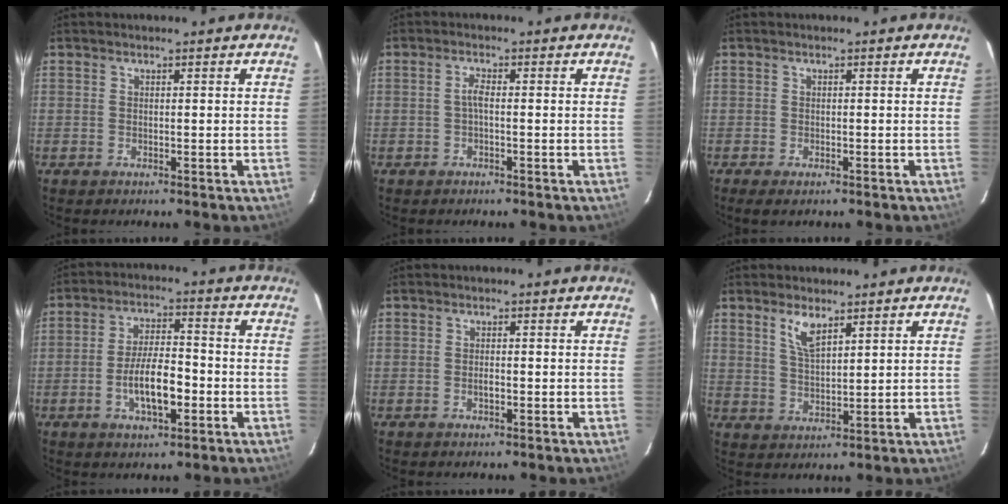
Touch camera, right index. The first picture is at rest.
{"total": 1.6, "force": [-0.4, 0.4, 1.5], "torque": [-0.031, 0.006, -0.010]}
{"total": 2.2, "force": [-1.5, 0.8, 1.3], "torque": [-0.028, -0.009, -0.025]}
{"total": 9.0, "force": [-3.1, 3.3, 7.9], "torque": [-0.152, 0.000, -0.049]}
{"total": 1.3, "force": [-0.5, 0.5, 1.0], "torque": [-0.018, 0.000, -0.008]}
{"total": 4.9, "force": [3.1, 1.6, 3.4], "torque": [-0.065, -0.001, 0.062]}